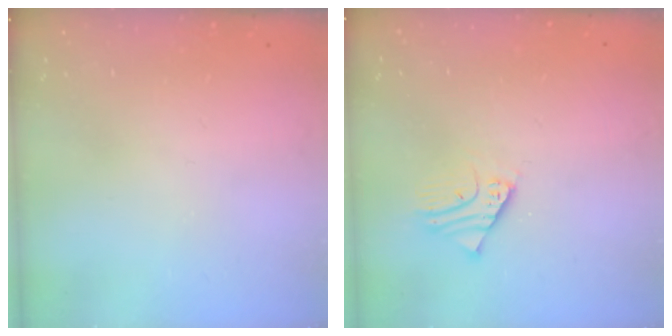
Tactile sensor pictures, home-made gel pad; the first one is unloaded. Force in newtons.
{"total": 2.2, "press": 2.2, "slide": 0.2}